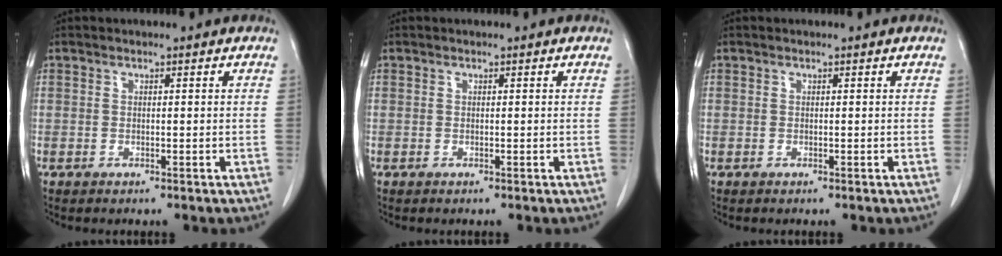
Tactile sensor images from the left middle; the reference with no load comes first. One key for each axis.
{"total": 0.0}
{"total": 0.0}